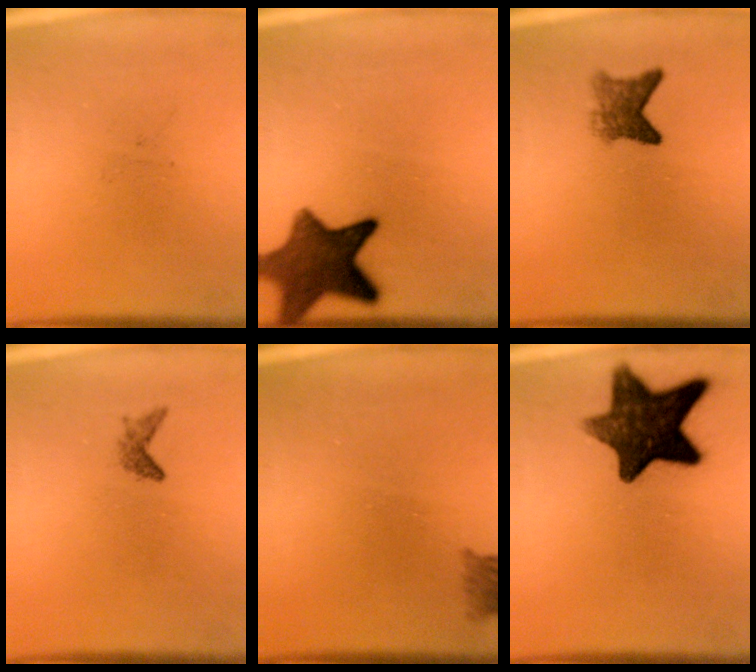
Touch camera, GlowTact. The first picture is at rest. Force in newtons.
{"total": 11.3}
{"total": 3.1}
{"total": 1.1}
{"total": 2.8}
{"total": 12.9}